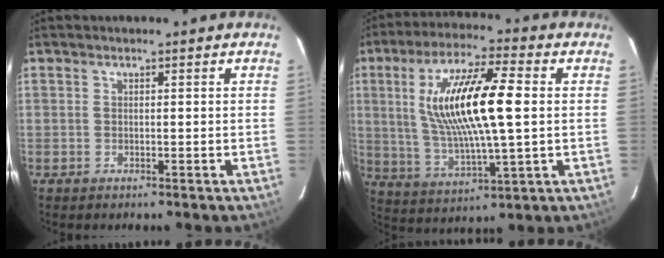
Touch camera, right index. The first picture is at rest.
{"total": 17.8, "force": [2.4, 4.0, 17.2], "torque": [-0.326, 0.005, 0.052]}